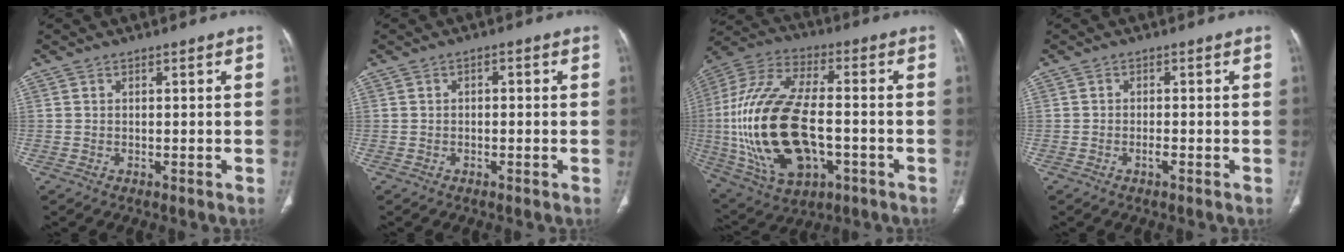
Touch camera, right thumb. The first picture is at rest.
{"total": 1.1, "force": [0.0, 0.7, 0.8], "torque": [-0.010, 0.006, -0.003]}
{"total": 26.1, "force": [-3.6, 13.6, 22.0], "torque": [-0.465, 0.009, -0.048]}
{"total": 1.3, "force": [-0.7, 0.4, 1.0], "torque": [-0.020, 0.004, -0.012]}